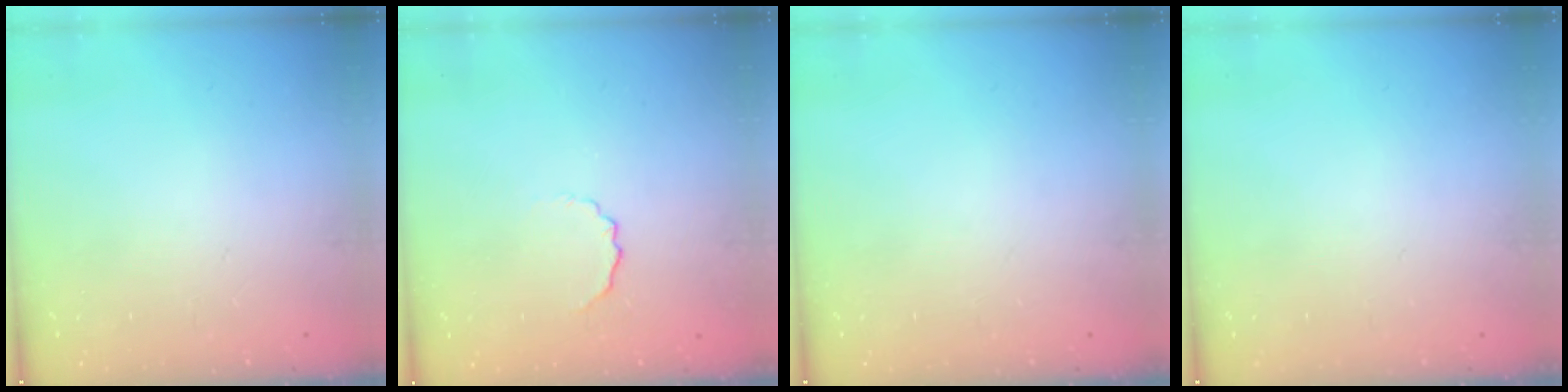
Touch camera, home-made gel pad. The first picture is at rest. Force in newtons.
{"total": 3.5, "press": 3.4, "slide": 0.7}
{"total": 0.0}
{"total": 0.0}